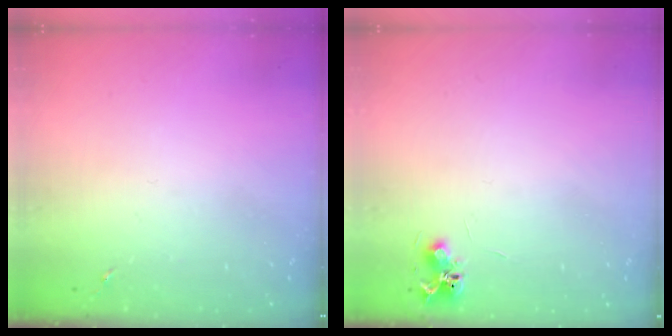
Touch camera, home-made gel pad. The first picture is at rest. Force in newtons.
{"total": 6.5, "press": 6.5, "slide": 0.8}